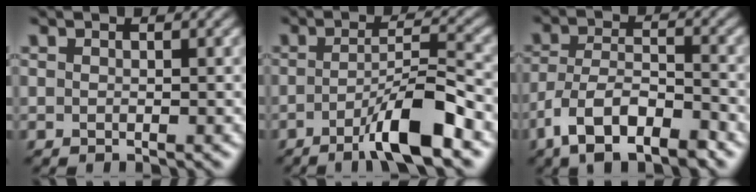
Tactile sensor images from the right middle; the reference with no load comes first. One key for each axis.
{"total": 6.3, "fx": -3.2, "fy": 0.8, "fz": 5.3, "tx": -0.085, "ty": 0.007, "tz": -0.061}
{"total": 8.1, "fx": -5.0, "fy": 3.4, "fz": 5.4, "tx": -0.099, "ty": -0.005, "tz": -0.094}